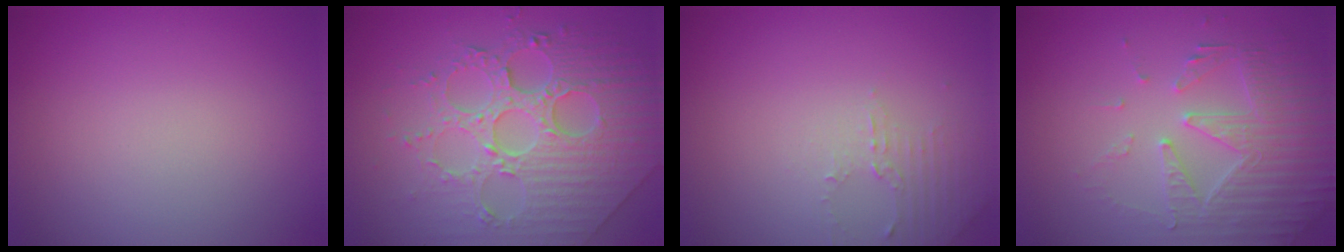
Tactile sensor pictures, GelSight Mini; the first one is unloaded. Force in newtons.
{"total": 7.8, "press": 6.0, "slide": 5.0}
{"total": 1.8, "press": 1.7, "slide": 0.5}
{"total": 5.0, "press": 3.9, "slide": 3.2}